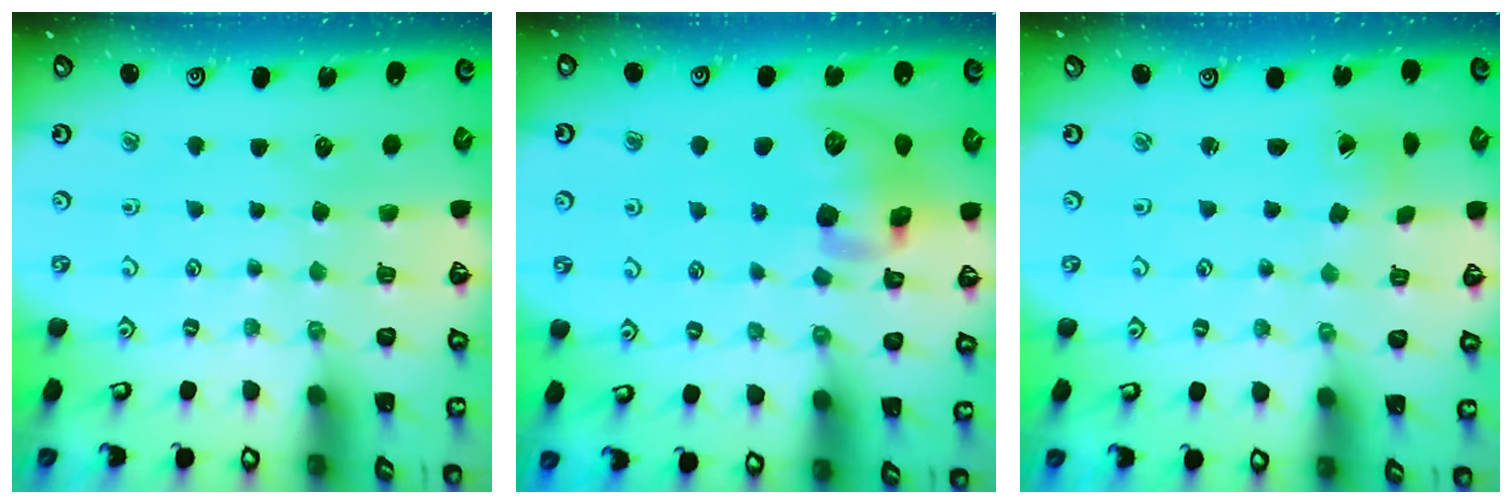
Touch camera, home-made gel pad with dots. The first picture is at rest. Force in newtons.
{"total": 11.9, "press": 11.8, "slide": 1.8}
{"total": 0.0}